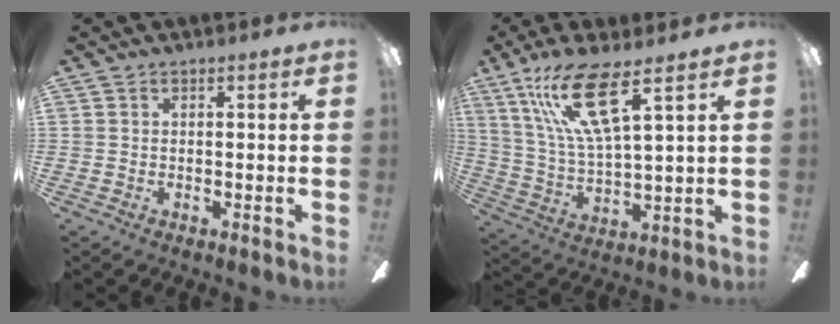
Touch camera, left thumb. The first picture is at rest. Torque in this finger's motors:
{"motor_torque": [0.99, 0.90, 1.69, -0.99, 0.14]}